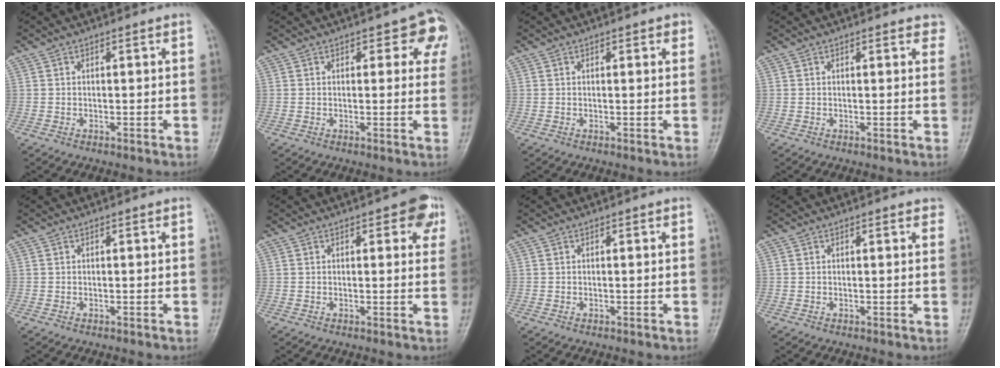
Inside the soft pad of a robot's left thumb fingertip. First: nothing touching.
{"total": 5.3, "force": [2.7, 3.1, 3.4], "torque": [0.005, -0.004, 0.023]}
{"total": 1.5, "force": [0.8, 0.7, 1.0], "torque": [-0.003, -0.001, 0.007]}
{"total": 2.5, "force": [1.9, 1.1, 1.2], "torque": [0.010, -0.002, 0.012]}
{"total": 0.0}
{"total": 5.0, "force": [2.4, 2.4, 3.7], "torque": [-0.014, -0.005, 0.019]}
{"total": 0.0}
{"total": 1.4, "force": [1.0, 0.7, 0.8], "torque": [0.001, 0.000, 0.007]}